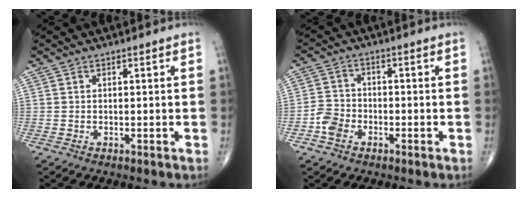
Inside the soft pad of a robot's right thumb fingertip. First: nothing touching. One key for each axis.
{"total": 4.7, "fx": -2.2, "fy": 3.5, "fz": 2.2, "tx": -0.031, "ty": 0.016, "tz": -0.047}